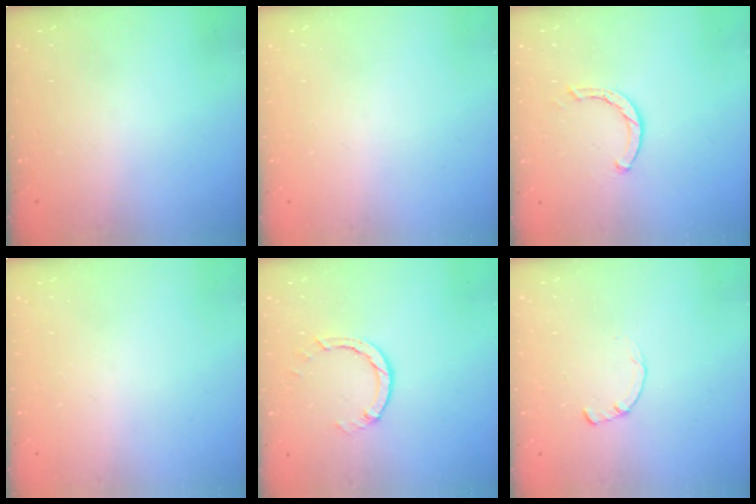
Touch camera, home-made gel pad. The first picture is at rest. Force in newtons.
{"total": 0.0}
{"total": 2.0, "press": 2.0, "slide": 0.2}
{"total": 0.0}
{"total": 3.8, "press": 3.8, "slide": 0.4}
{"total": 1.7, "press": 1.7, "slide": 0.2}